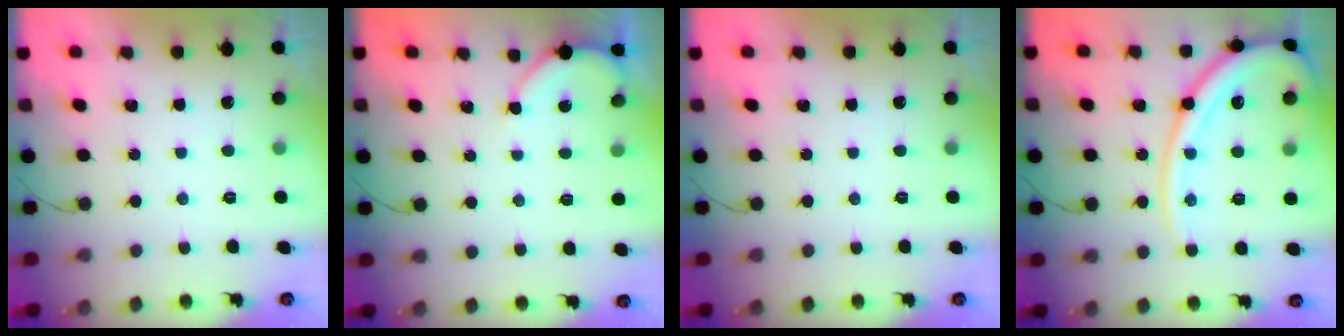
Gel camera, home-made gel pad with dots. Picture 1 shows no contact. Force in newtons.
{"total": 3.5, "press": 3.5, "slide": 0.4}
{"total": 0.0}
{"total": 18.3, "press": 18.2, "slide": 1.9}